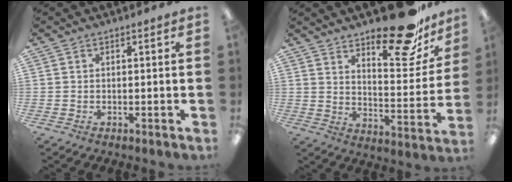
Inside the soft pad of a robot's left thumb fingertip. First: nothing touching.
{"total": 20.0, "force": [15.1, 6.8, 11.1], "torque": [-0.146, -0.104, 0.248]}